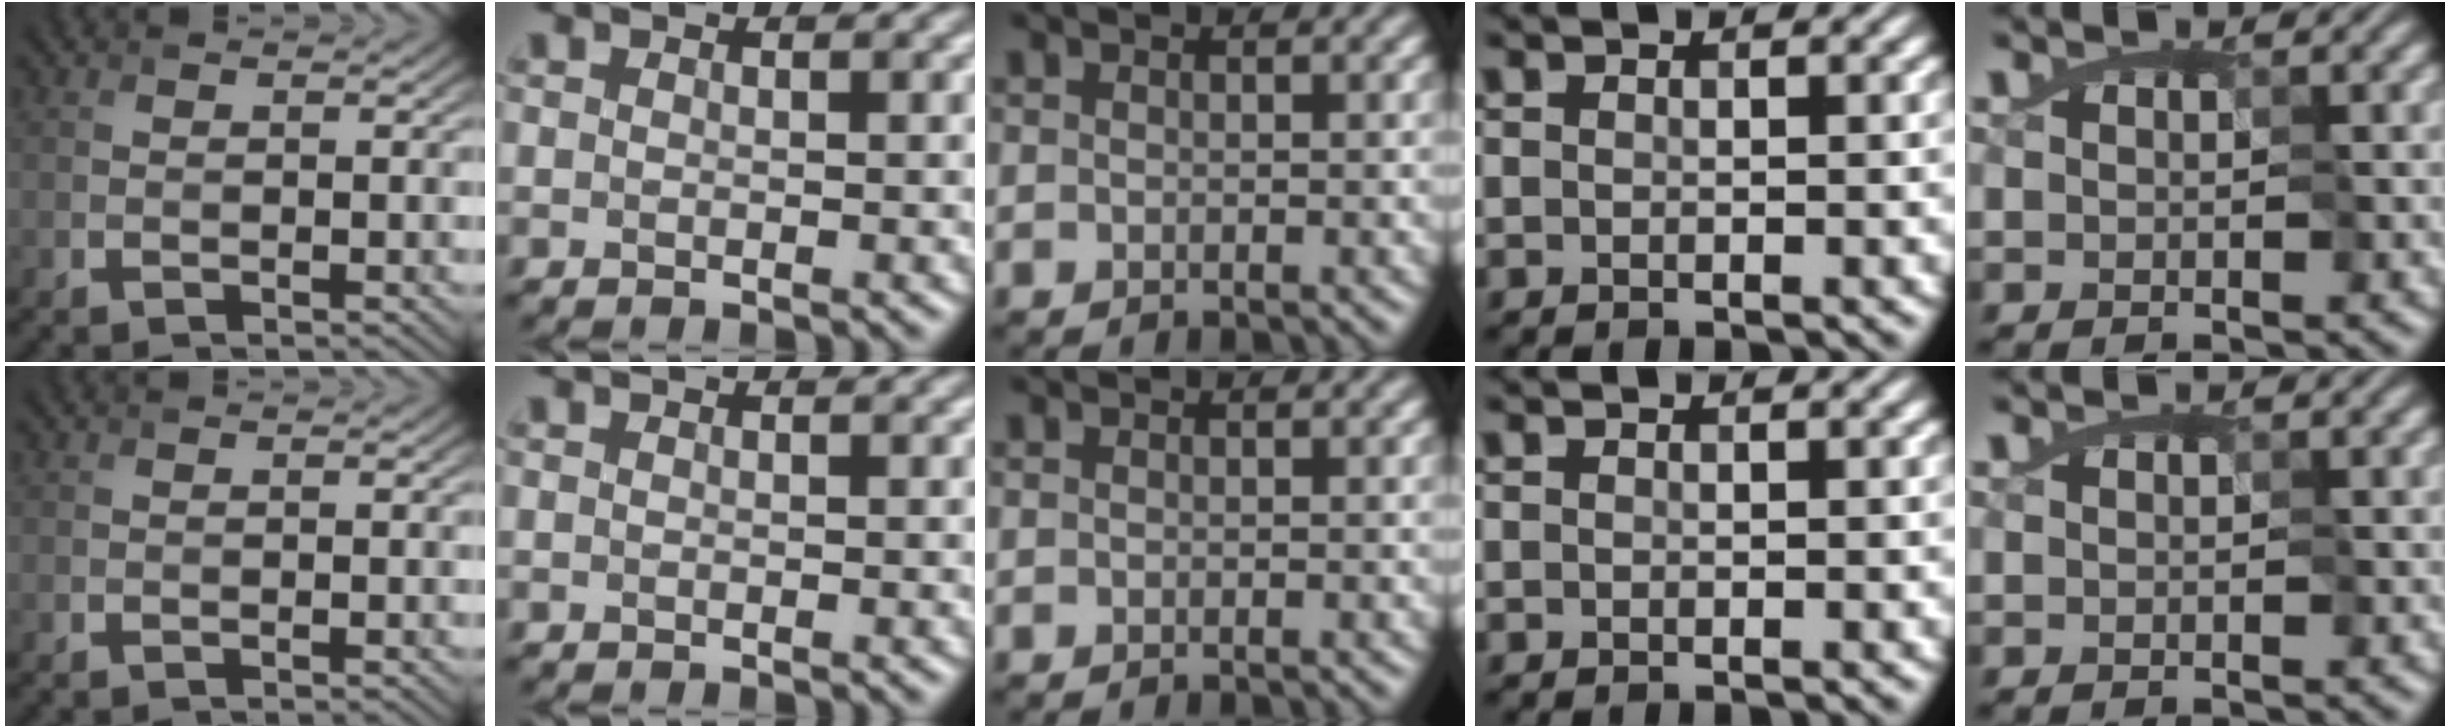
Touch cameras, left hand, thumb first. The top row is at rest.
{}